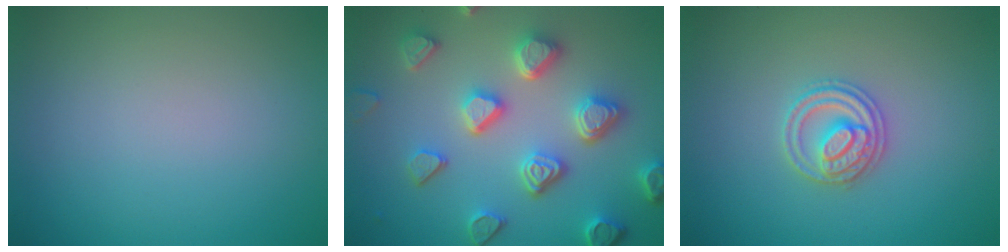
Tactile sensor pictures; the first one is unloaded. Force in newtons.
{"total": 5.9, "press": 5.3, "slide": 2.7}
{"total": 2.8, "press": 2.7, "slide": 0.5}